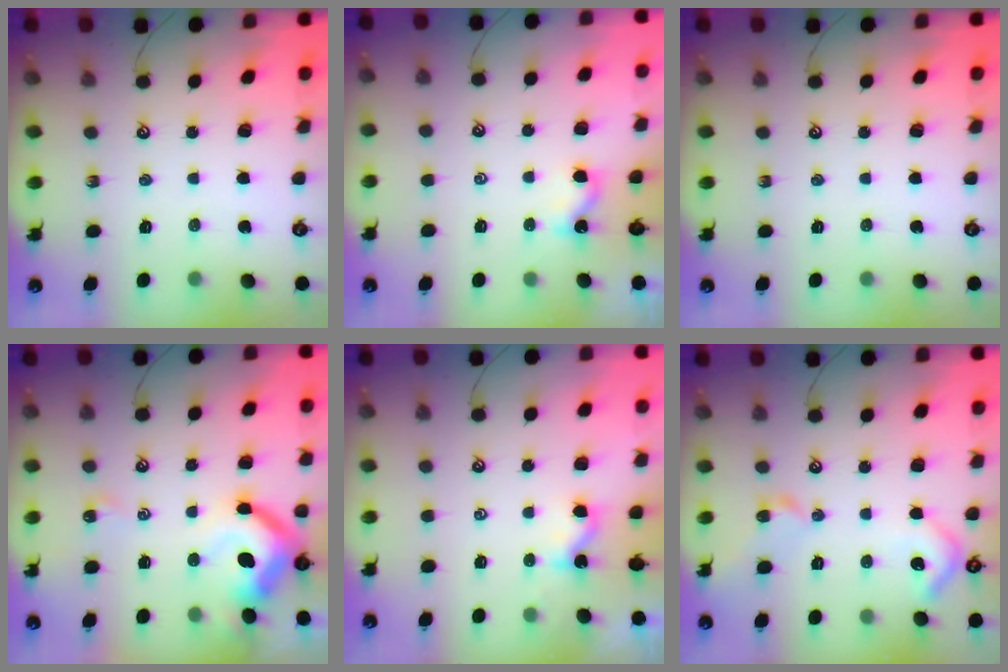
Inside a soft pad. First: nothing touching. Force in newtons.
{"total": 2.1, "press": 2.1, "slide": 0.2}
{"total": 0.0}
{"total": 12.8, "press": 12.8, "slide": 1.5}
{"total": 1.5, "press": 1.5, "slide": 0.2}
{"total": 7.4, "press": 7.3, "slide": 1.0}